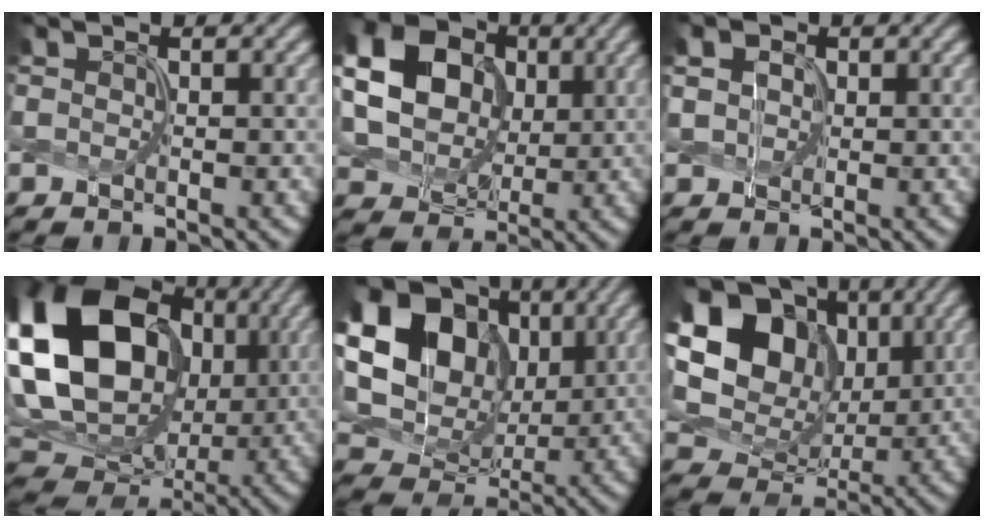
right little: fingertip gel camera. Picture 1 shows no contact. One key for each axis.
{"total": 16.3, "fx": 4.8, "fy": 13.8, "fz": 7.4, "tx": -0.215, "ty": 0.029, "tz": 0.111}
{"total": 0.7, "fx": -0.2, "fy": 0.5, "fz": -0.4, "tx": -0.018, "ty": 0.000, "tz": 0.024}
{"total": 20.1, "fx": 3.6, "fy": 15.9, "fz": 11.7, "tx": -0.280, "ty": 0.024, "tz": 0.100}
{"total": 18.1, "fx": 4.8, "fy": 14.5, "fz": 9.7, "tx": -0.252, "ty": 0.045, "tz": 0.104}
{"total": 16.0, "fx": 4.7, "fy": 12.7, "fz": 8.6, "tx": -0.222, "ty": 0.043, "tz": 0.116}